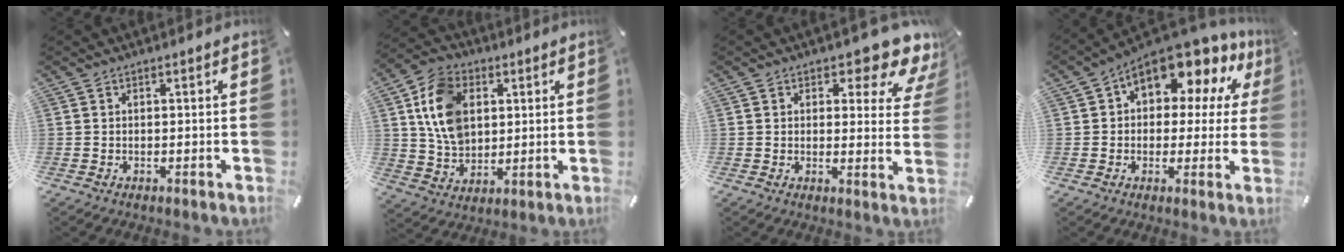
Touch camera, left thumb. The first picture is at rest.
{"total": 12.3, "force": [3.2, 9.5, 7.1], "torque": [-0.147, 0.009, 0.061]}
{"total": 8.3, "force": [6.0, 3.4, 4.7], "torque": [-0.043, -0.048, 0.097]}
{"total": 12.0, "force": [7.7, 6.4, 6.6], "torque": [-0.093, -0.069, 0.135]}